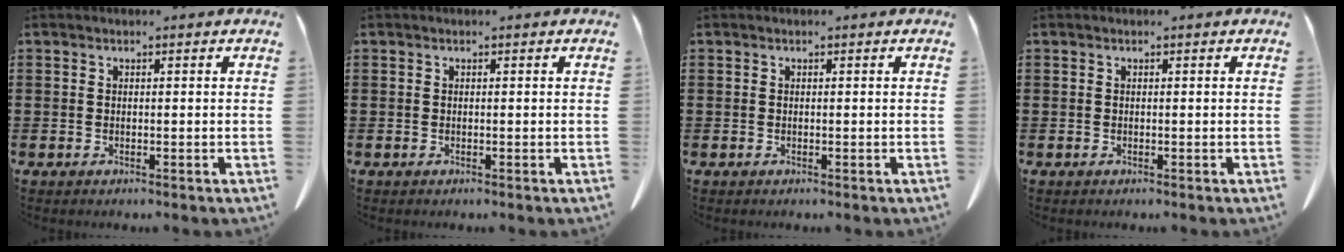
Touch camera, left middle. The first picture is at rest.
{"total": 0.0}
{"total": 0.0}
{"total": 0.0}